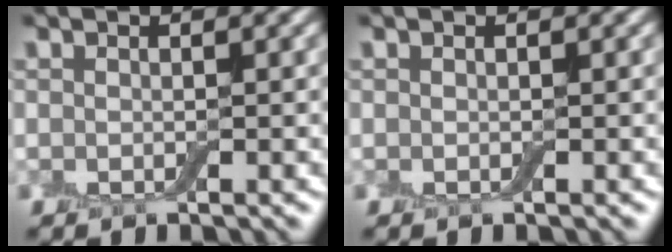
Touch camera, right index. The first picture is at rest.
{"total": 0.0}